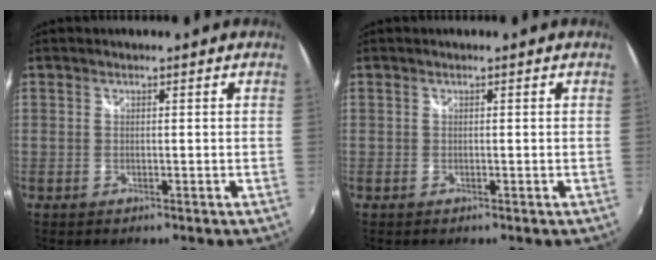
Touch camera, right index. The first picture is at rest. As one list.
[{"total": 0.0}]